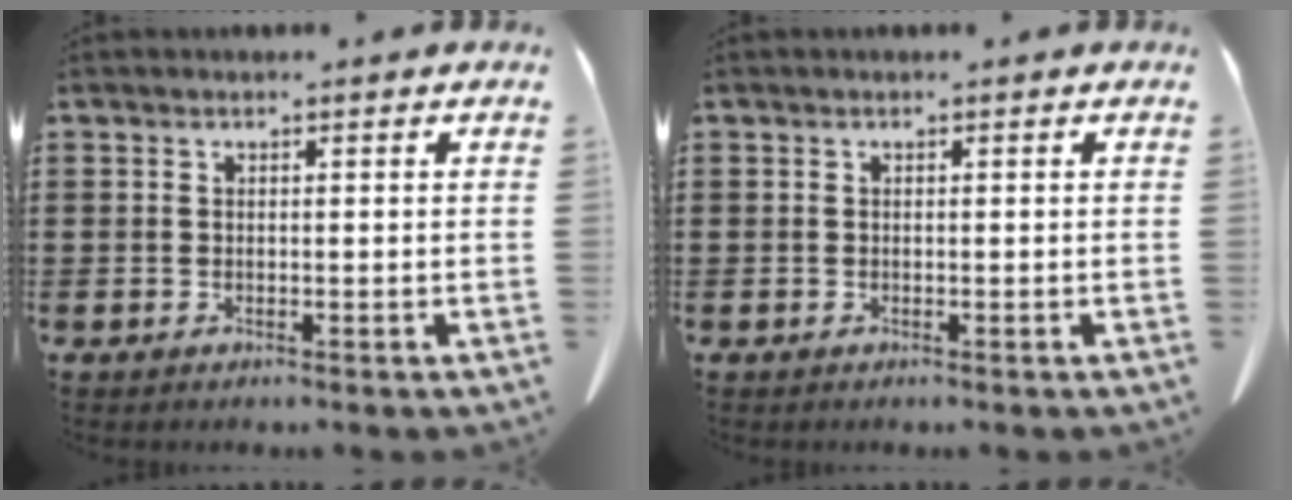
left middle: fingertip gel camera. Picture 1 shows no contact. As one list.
[{"total": 0.0}]